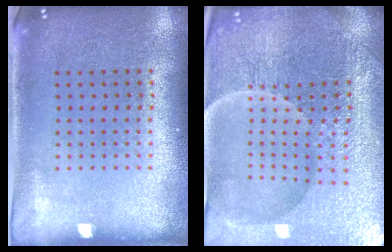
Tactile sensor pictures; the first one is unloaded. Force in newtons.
{"total": 5.5, "press": 5.2, "slide": 1.8}